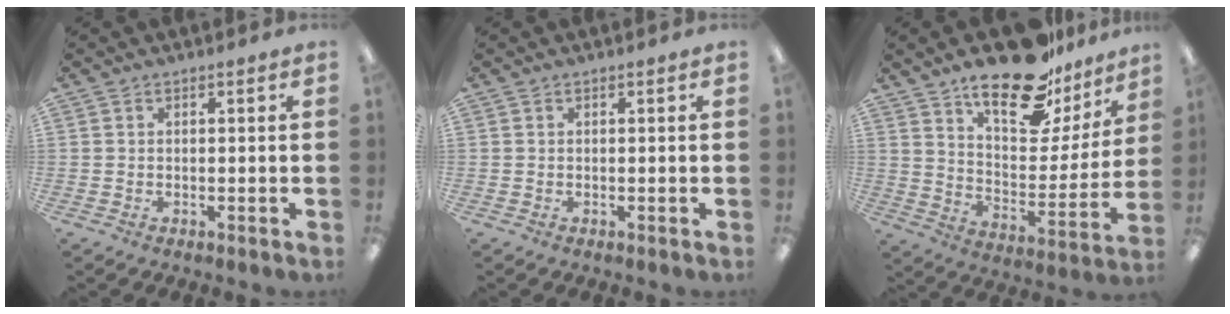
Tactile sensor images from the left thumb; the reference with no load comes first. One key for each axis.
{"total": 0.0}
{"total": 20.9, "fx": 16.0, "fy": 8.1, "fz": 10.8, "tx": -0.169, "ty": -0.104, "tz": 0.273}